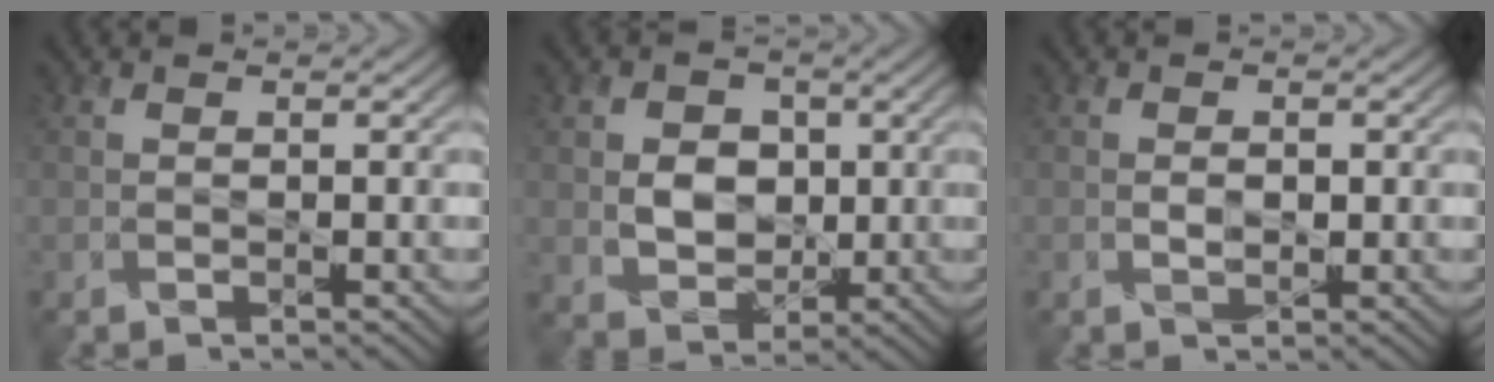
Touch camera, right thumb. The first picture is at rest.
{"total": 5.7, "force": [0.4, 4.8, 3.0], "torque": [-0.076, -0.002, 0.005]}
{"total": 1.1, "force": [-0.2, 0.7, 0.8], "torque": [-0.013, -0.004, -0.002]}